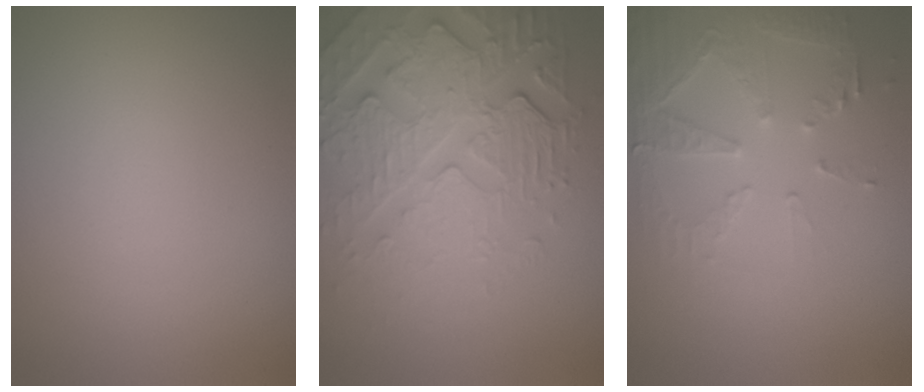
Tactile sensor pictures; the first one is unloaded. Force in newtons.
{"total": 7.4, "press": 5.4, "slide": 5.1}
{"total": 5.3, "press": 3.7, "slide": 3.8}